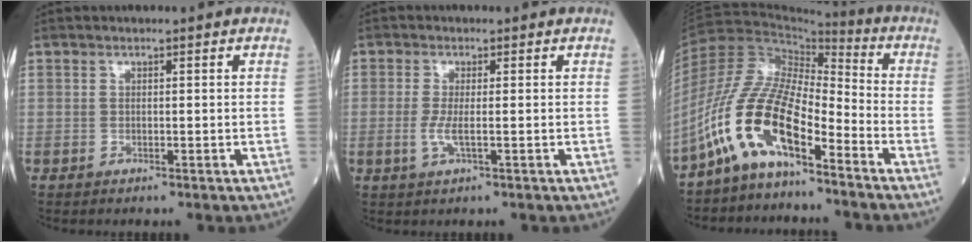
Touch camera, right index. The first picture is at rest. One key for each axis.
{"total": 2.6, "fx": -0.5, "fy": 0.4, "fz": 2.5, "tx": -0.062, "ty": -0.005, "tz": -0.009}
{"total": 13.1, "fx": -8.0, "fy": 3.8, "fz": 9.7, "tx": -0.212, "ty": 0.021, "tz": -0.153}